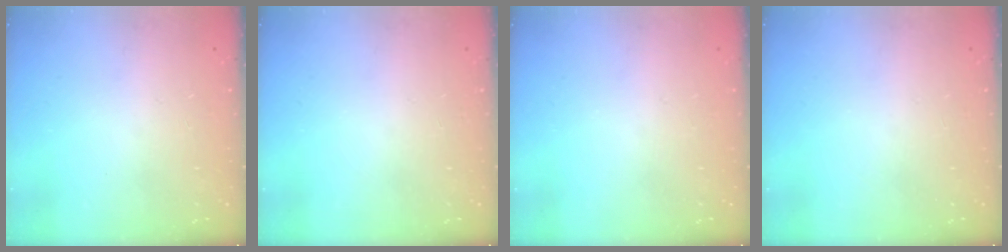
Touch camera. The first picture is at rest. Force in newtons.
{"total": 0.0}
{"total": 0.0}
{"total": 0.0}